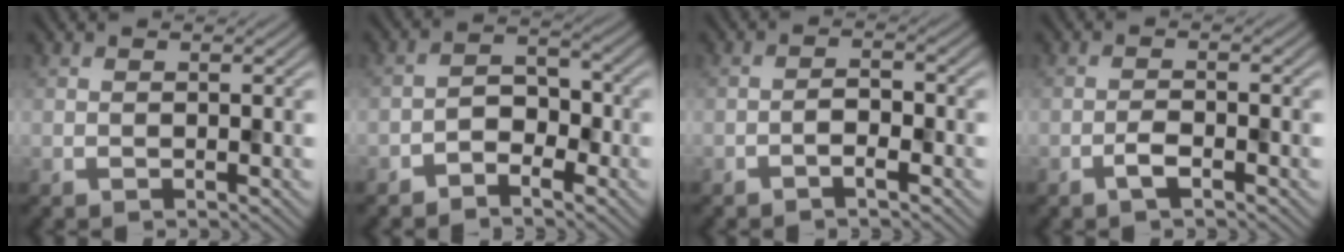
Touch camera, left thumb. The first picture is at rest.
{"total": 3.4, "force": [-2.3, 1.8, 1.7], "torque": [-0.026, 0.013, -0.050]}
{"total": 1.8, "force": [-1.2, 0.5, 1.3], "torque": [-0.024, 0.006, -0.026]}
{"total": 1.9, "force": [-1.2, 0.5, 1.4], "torque": [-0.031, 0.004, -0.028]}